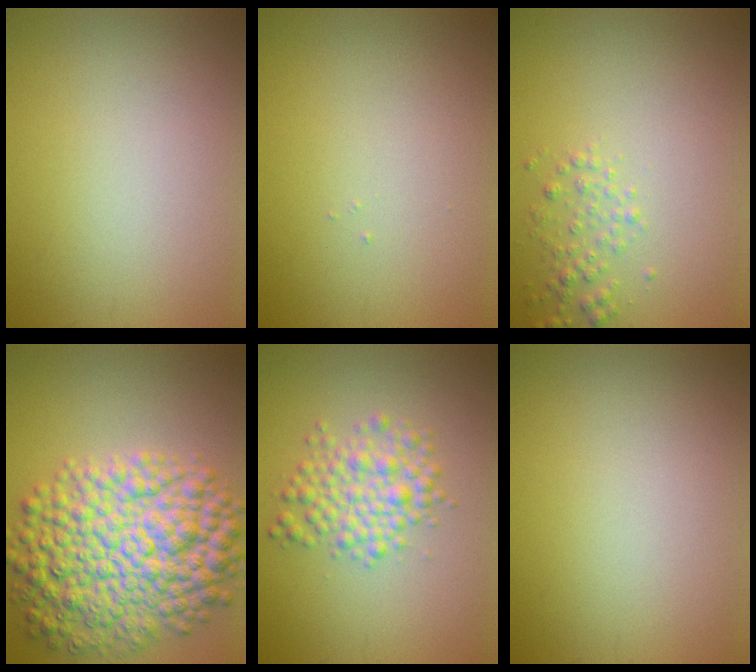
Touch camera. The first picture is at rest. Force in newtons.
{"total": 0.0}
{"total": 1.8, "press": 1.8, "slide": 0.1}
{"total": 10.6, "press": 10.6, "slide": 0.1}
{"total": 3.8, "press": 3.8, "slide": 0.0}
{"total": 0.0}